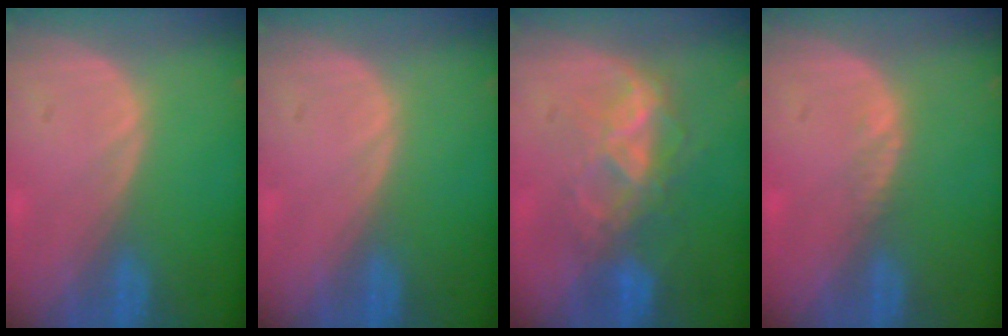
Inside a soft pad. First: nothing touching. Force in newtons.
{"total": 0.0}
{"total": 6.8, "press": 6.6, "slide": 1.6}
{"total": 0.8, "press": 0.7, "slide": 0.5}